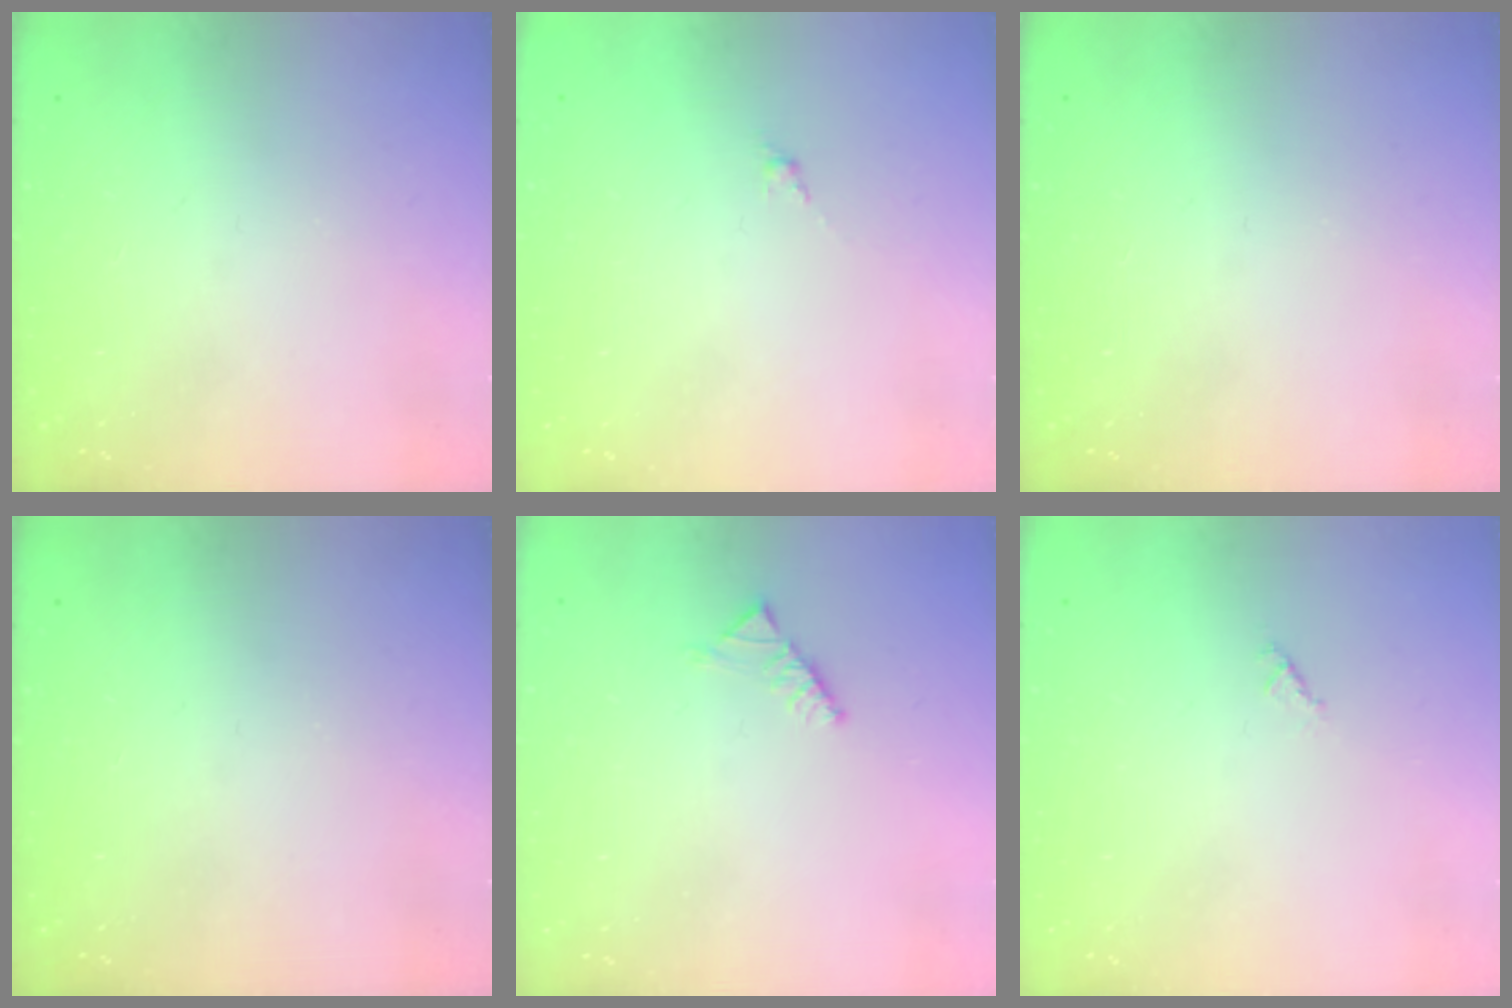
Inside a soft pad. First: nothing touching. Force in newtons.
{"total": 0.0}
{"total": 0.0}
{"total": 0.0}
{"total": 2.6, "press": 2.5, "slide": 0.8}
{"total": 0.6, "press": 0.6, "slide": 0.2}